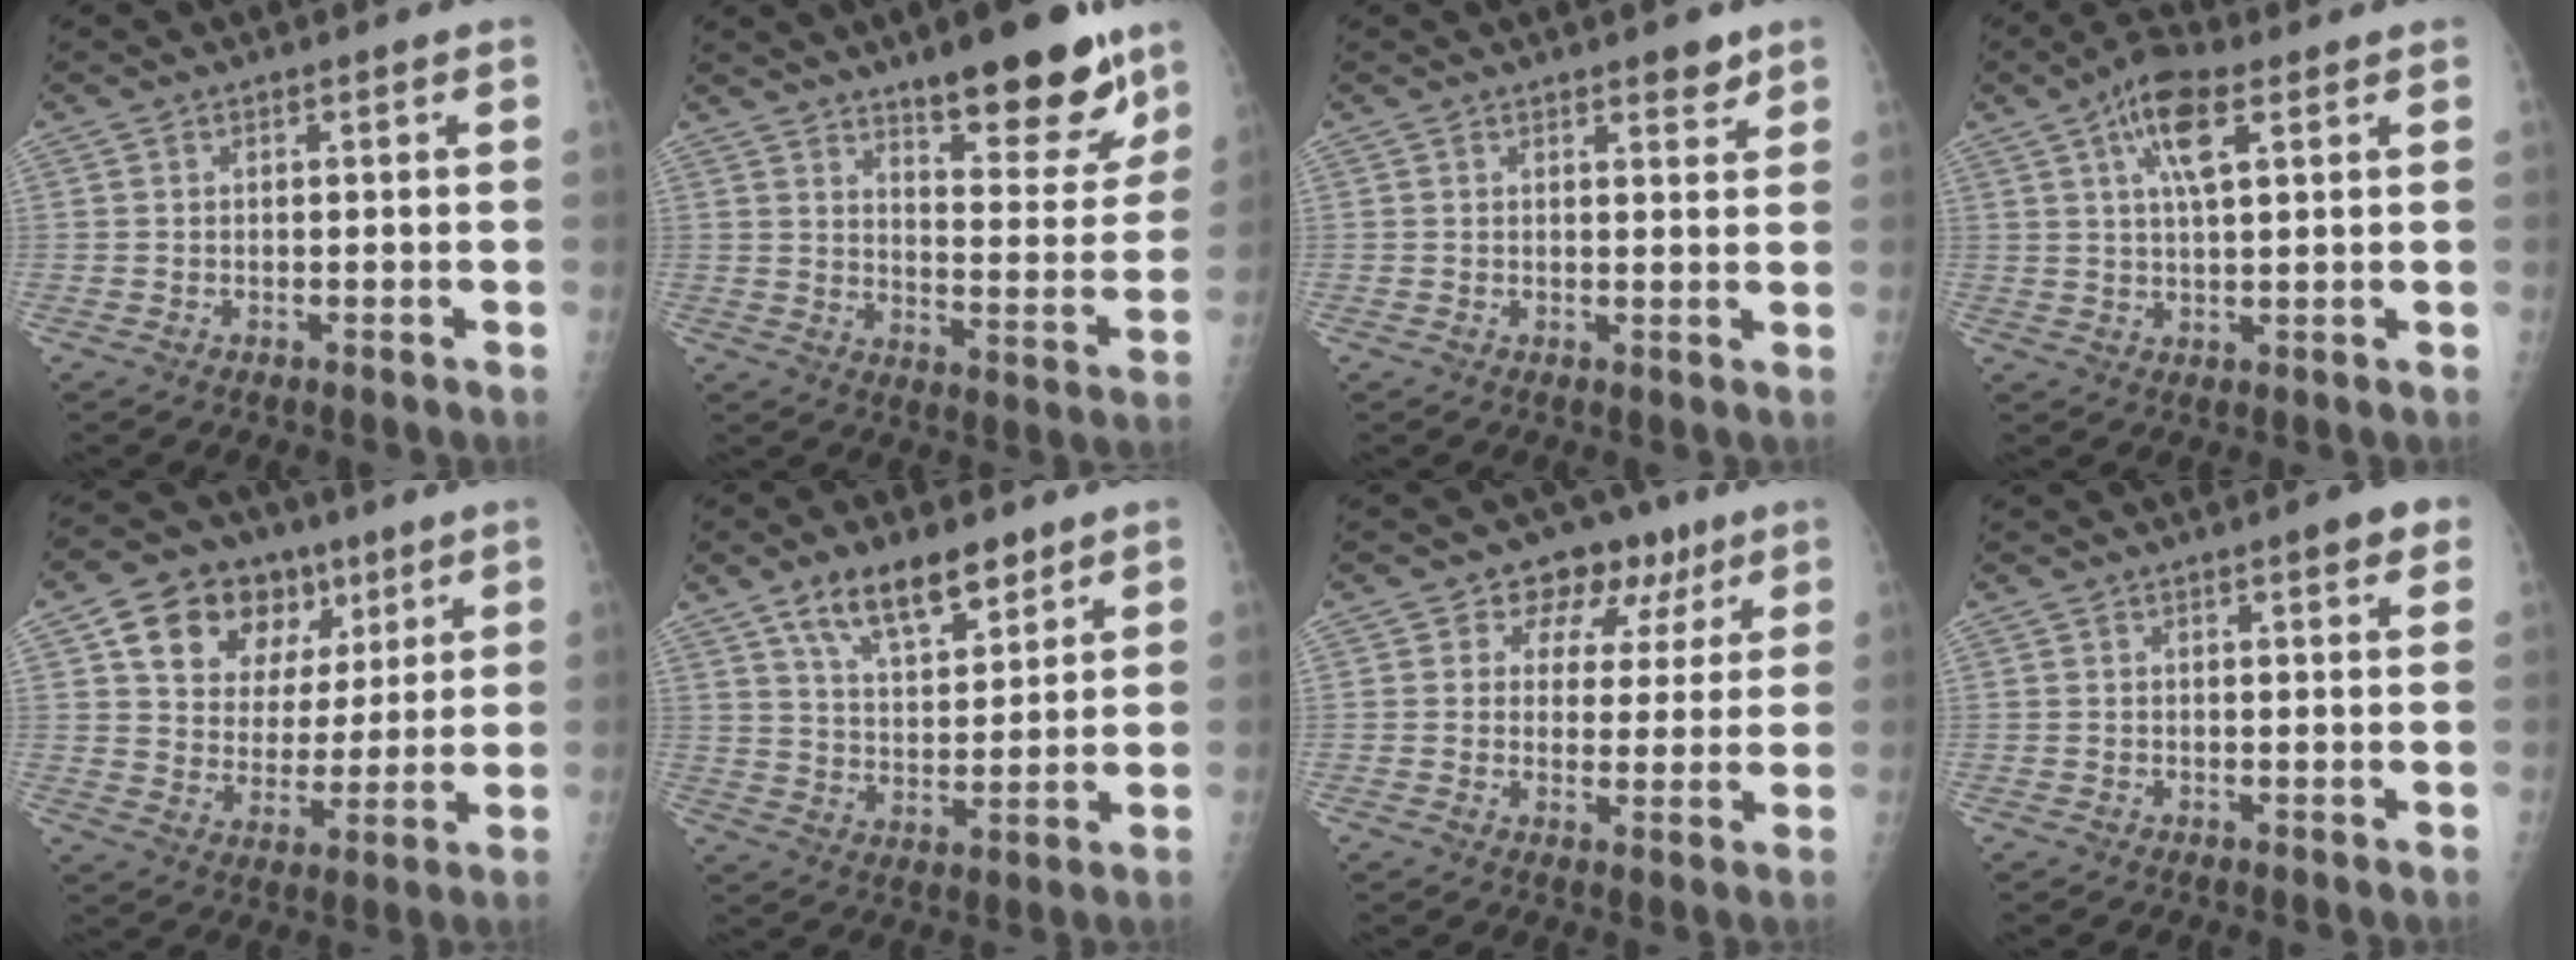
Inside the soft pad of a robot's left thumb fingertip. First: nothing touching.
{"total": 17.7, "force": [12.1, 5.3, 11.8], "torque": [-0.114, -0.084, 0.179]}
{"total": 2.9, "force": [2.1, 1.0, 1.7], "torque": [-0.011, -0.013, 0.027]}
{"total": 9.0, "force": [3.9, 3.2, 7.5], "torque": [-0.134, 0.001, 0.067]}
{"total": 17.4, "force": [8.5, 12.4, 8.8], "torque": [-0.094, -0.015, 0.140]}
{"total": 12.6, "force": [8.1, 5.6, 7.8], "torque": [-0.104, -0.043, 0.145]}
{"total": 9.8, "force": [5.5, 7.4, 3.5], "torque": [0.001, -0.010, 0.071]}
{"total": 3.7, "force": [2.2, 0.9, 2.9], "torque": [-0.028, -0.007, 0.023]}